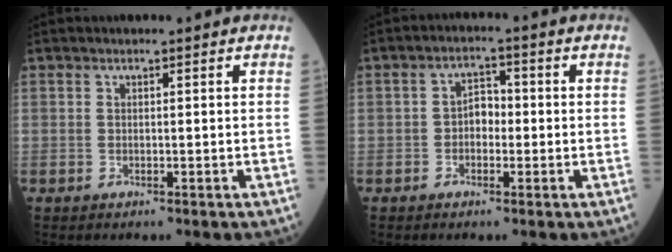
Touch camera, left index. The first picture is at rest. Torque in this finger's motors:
{"motor_torque": [-0.09, 0.13, 0.05, 0.00]}